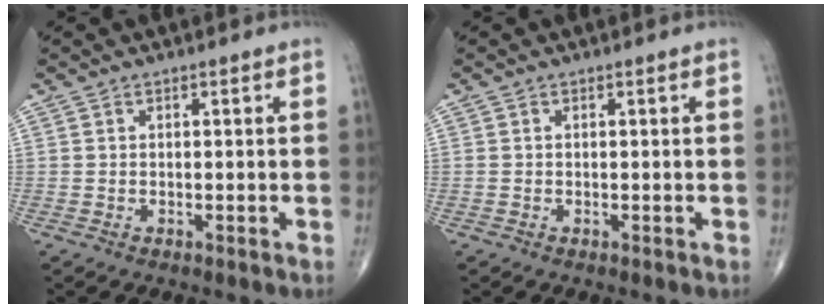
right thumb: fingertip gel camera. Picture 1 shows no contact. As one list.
[{"total": 0.0}]